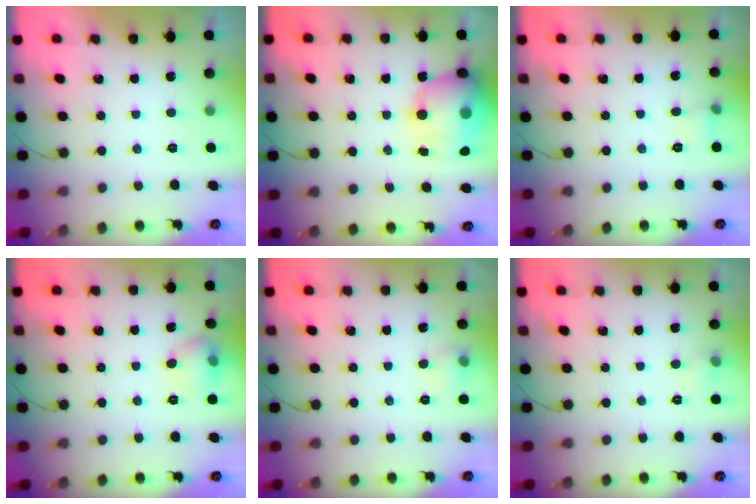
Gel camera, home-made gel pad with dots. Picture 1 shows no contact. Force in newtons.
{"total": 18.8, "press": 18.3, "slide": 4.3}
{"total": 6.9, "press": 3.6, "slide": 5.9}
{"total": 9.8, "press": 7.6, "slide": 6.2}
{"total": 5.5, "press": 5.3, "slide": 1.5}
{"total": 3.7, "press": 3.5, "slide": 1.1}